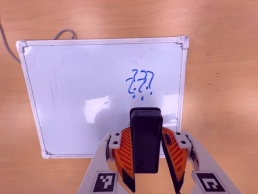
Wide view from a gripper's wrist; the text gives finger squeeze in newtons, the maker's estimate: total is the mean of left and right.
{"total": 5.3, "left": 4.1, "right": 6.4}